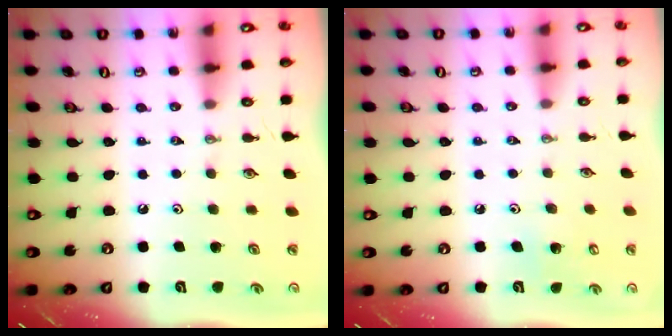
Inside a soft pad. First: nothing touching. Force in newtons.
{"total": 4.8, "press": 4.8, "slide": 0.4}